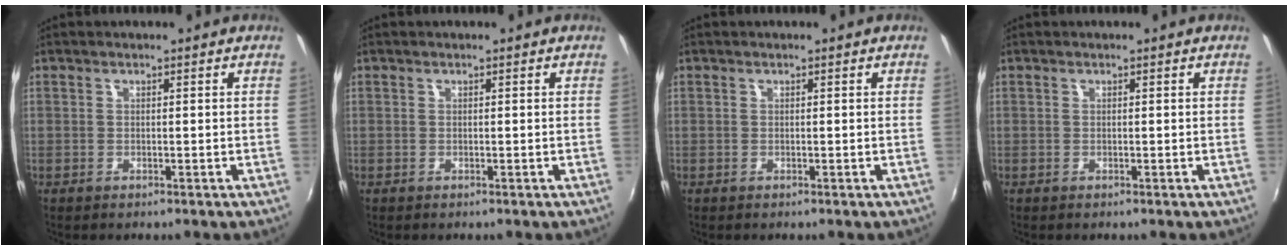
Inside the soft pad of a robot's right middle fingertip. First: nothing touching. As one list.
[{"total": 0.0}, {"total": 0.0}, {"total": 0.0}]